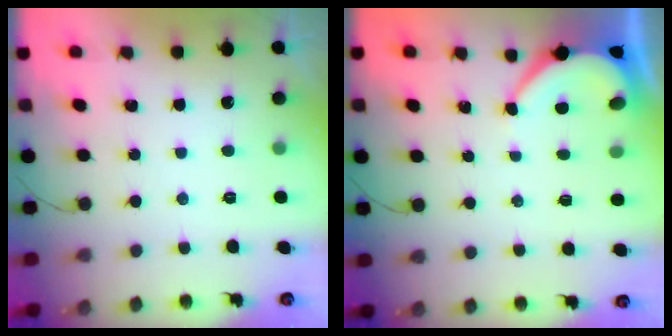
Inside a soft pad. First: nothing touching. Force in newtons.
{"total": 4.5, "press": 4.5, "slide": 0.5}